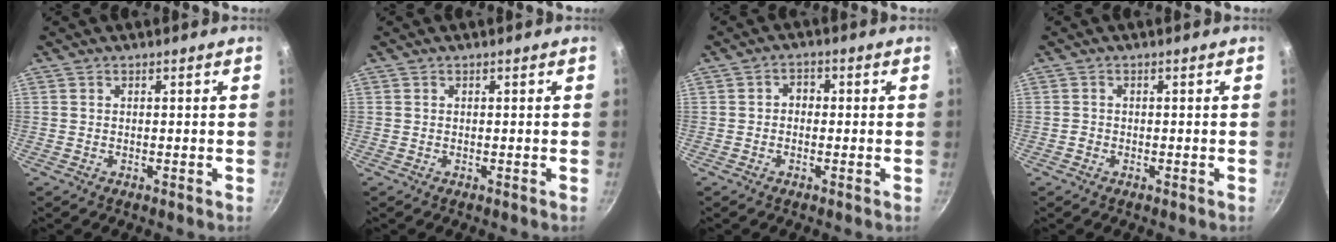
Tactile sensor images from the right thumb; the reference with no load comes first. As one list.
[{"total": 0.0}, {"total": 2.3, "force": [-0.4, 1.9, 1.3], "torque": [-0.011, 0.010, -0.011]}, {"total": 0.9, "force": [-0.4, 0.7, 0.1], "torque": [-0.002, 0.003, -0.009]}]